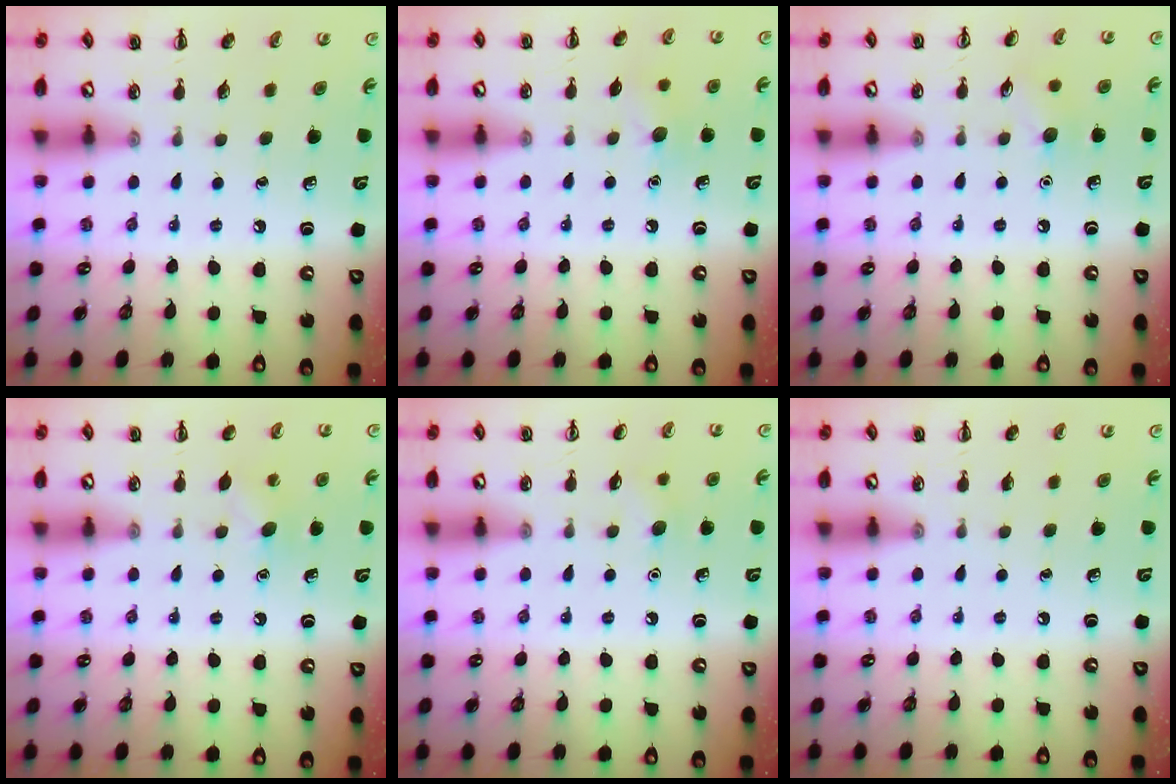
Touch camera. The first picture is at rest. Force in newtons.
{"total": 8.3, "press": 8.1, "slide": 1.8}
{"total": 6.5, "press": 6.3, "slide": 1.6}
{"total": 5.1, "press": 4.9, "slide": 1.5}
{"total": 5.2, "press": 5.0, "slide": 1.6}
{"total": 0.0}